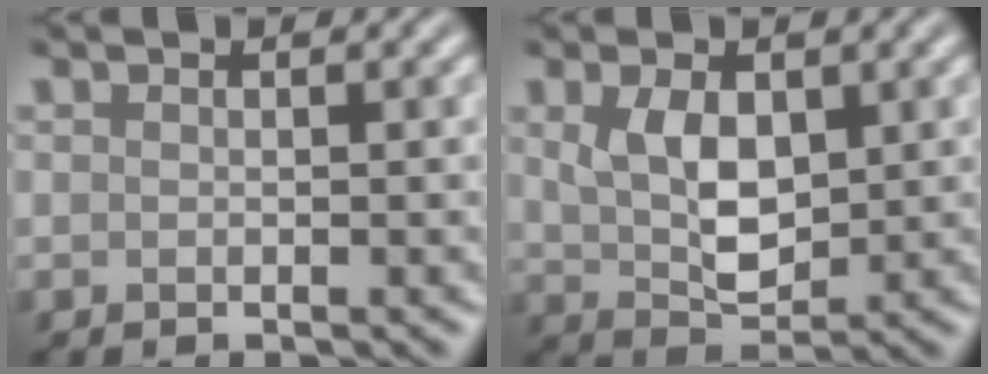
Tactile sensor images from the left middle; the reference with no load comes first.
{"total": 4.4, "force": [1.0, 2.6, 3.4], "torque": [-0.079, 0.001, 0.028]}